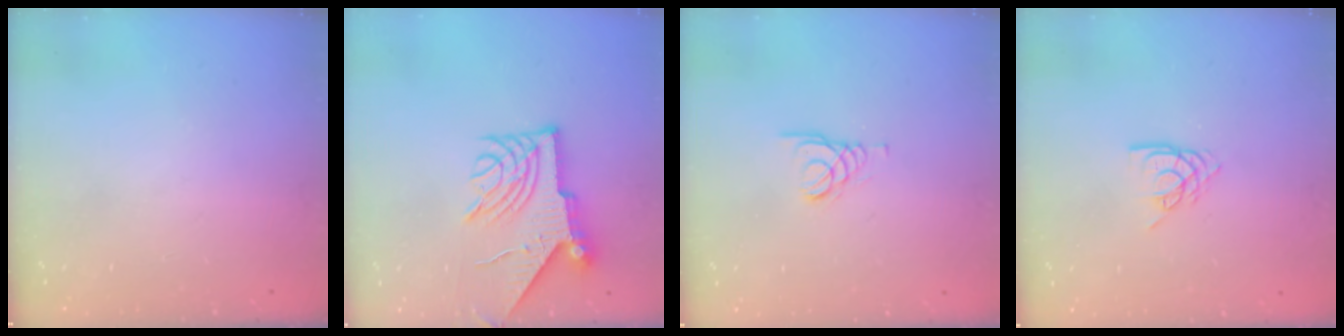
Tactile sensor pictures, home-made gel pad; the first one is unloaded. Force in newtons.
{"total": 9.5, "press": 9.4, "slide": 0.9}
{"total": 1.5, "press": 1.4, "slide": 0.1}
{"total": 7.9, "press": 7.8, "slide": 0.9}